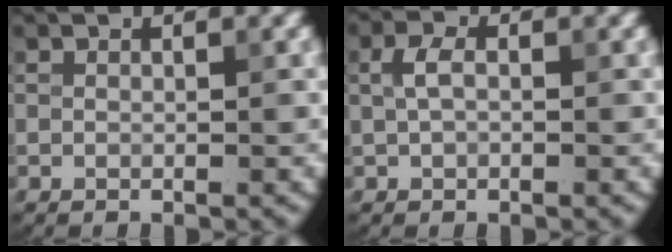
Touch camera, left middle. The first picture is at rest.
{"total": 2.0, "force": [0.4, 1.3, 1.4], "torque": [-0.031, 0.005, 0.003]}